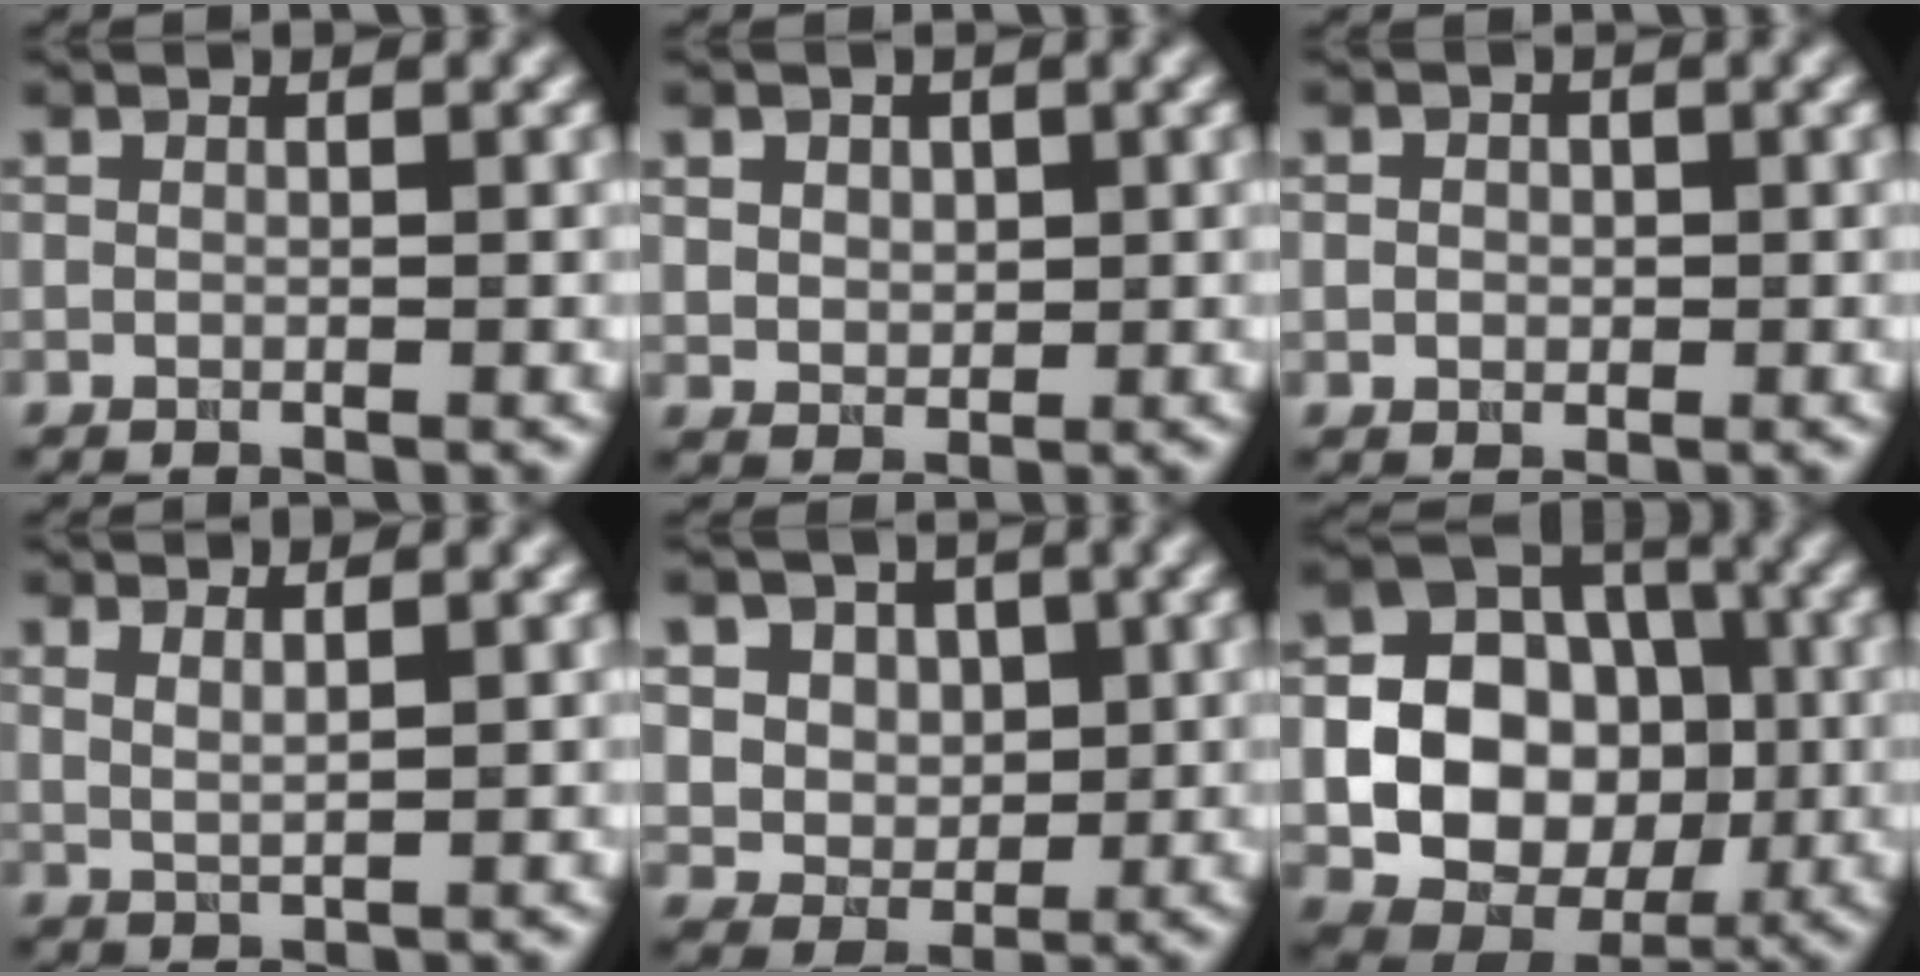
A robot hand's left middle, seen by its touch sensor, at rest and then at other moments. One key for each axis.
{"total": 3.3, "fx": 1.5, "fy": 2.5, "fz": 1.5, "tx": -0.043, "ty": 0.007, "tz": 0.030}
{"total": 1.7, "fx": 0.2, "fy": 1.5, "fz": 0.8, "tx": -0.008, "ty": 0.009, "tz": -0.006}
{"total": 1.6, "fx": 1.2, "fy": 0.5, "fz": 1.0, "tx": -0.014, "ty": -0.002, "tz": 0.021}
{"total": 5.9, "fx": 2.2, "fy": 4.9, "fz": 2.4, "tx": -0.045, "ty": -0.001, "tz": 0.039}
{"total": 14.6, "fx": -1.3, "fy": 12.5, "fz": 7.4, "tx": -0.145, "ty": 0.016, "tz": -0.033}